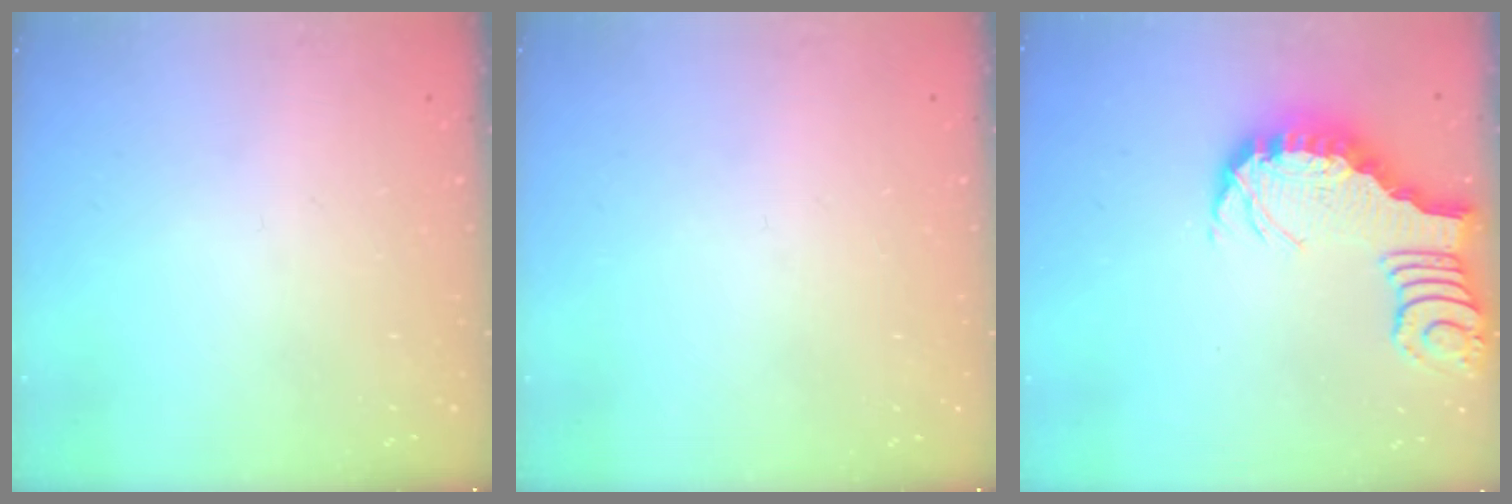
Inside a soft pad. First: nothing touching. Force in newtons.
{"total": 0.0}
{"total": 3.0, "press": 3.0, "slide": 0.6}